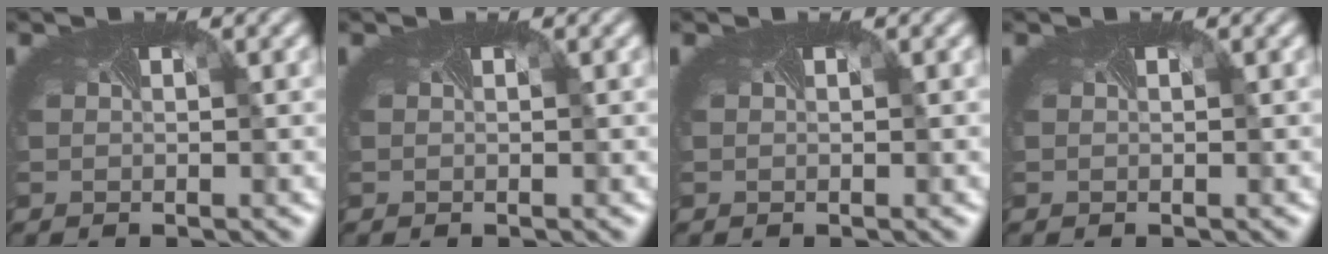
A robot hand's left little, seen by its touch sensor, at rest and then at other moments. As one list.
[{"total": 0.0}, {"total": 0.0}, {"total": 0.0}]